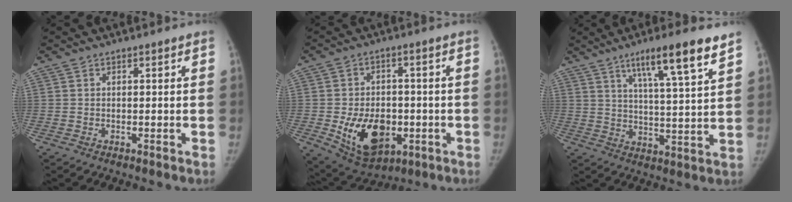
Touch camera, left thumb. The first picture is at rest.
{"total": 13.7, "force": [-3.5, 9.2, 9.5], "torque": [-0.120, 0.004, -0.039]}
{"total": 12.5, "force": [7.8, 1.4, 9.7], "torque": [-0.149, -0.035, 0.124]}